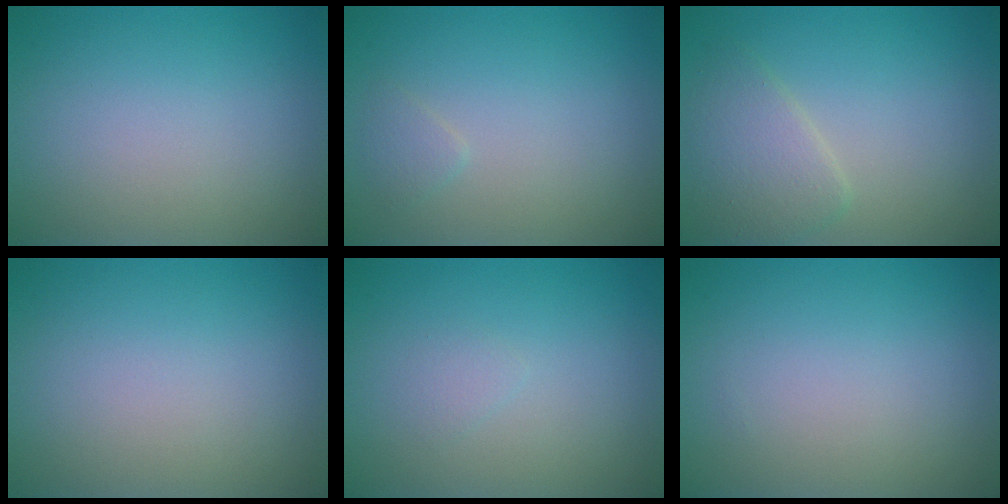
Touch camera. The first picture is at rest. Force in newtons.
{"total": 0.8, "press": 0.8, "slide": 0.1}
{"total": 3.1, "press": 3.1, "slide": 0.2}
{"total": 0.0}
{"total": 0.7, "press": 0.7, "slide": 0.1}
{"total": 0.0}